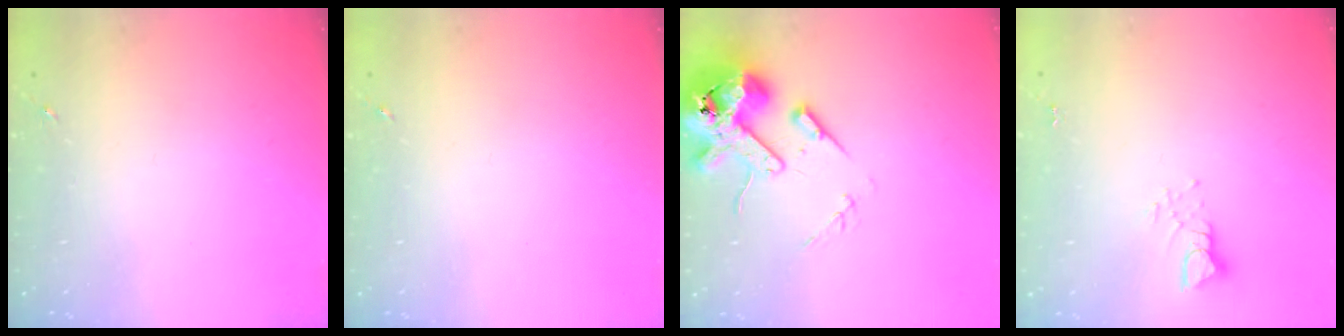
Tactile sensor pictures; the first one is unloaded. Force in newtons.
{"total": 0.0}
{"total": 14.6, "press": 14.4, "slide": 2.5}
{"total": 3.8, "press": 3.8, "slide": 0.2}